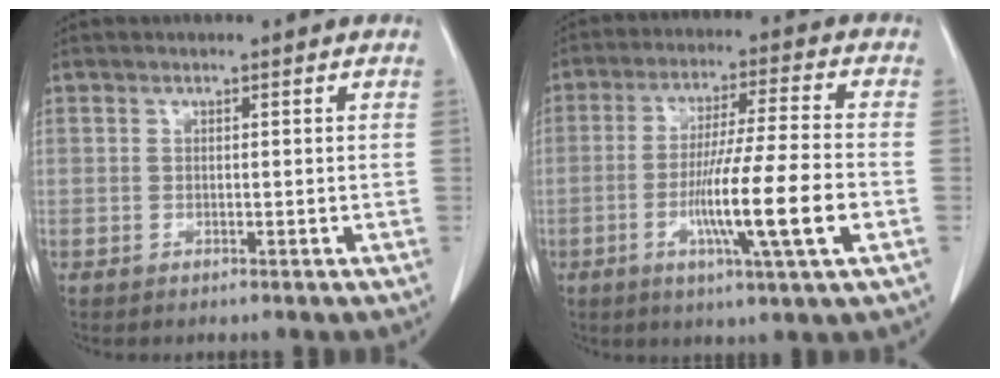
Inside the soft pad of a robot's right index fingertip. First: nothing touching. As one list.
[{"total": 13.1, "force": [-3.9, -0.5, 12.5], "torque": [-0.222, -0.013, -0.072]}]